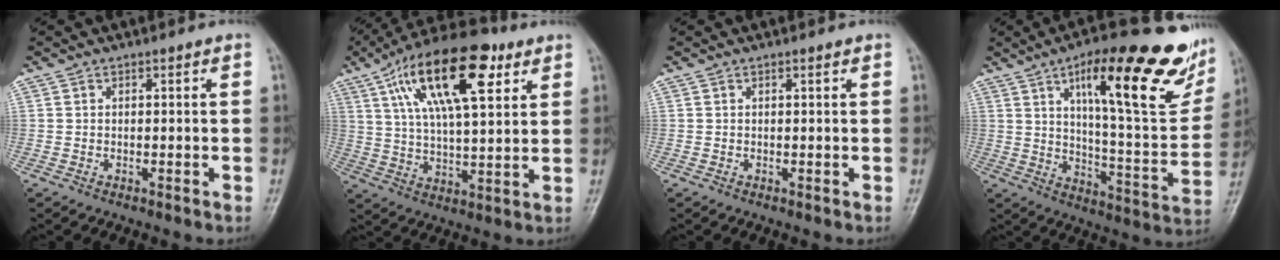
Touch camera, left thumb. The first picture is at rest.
{"total": 20.7, "force": [9.1, 8.3, 16.7], "torque": [-0.273, -0.007, 0.153]}
{"total": 0.5, "force": [0.4, 0.2, 0.4], "torque": [-0.006, -0.002, 0.004]}
{"total": 27.7, "force": [14.1, 7.6, 22.6], "torque": [-0.285, -0.041, 0.213]}